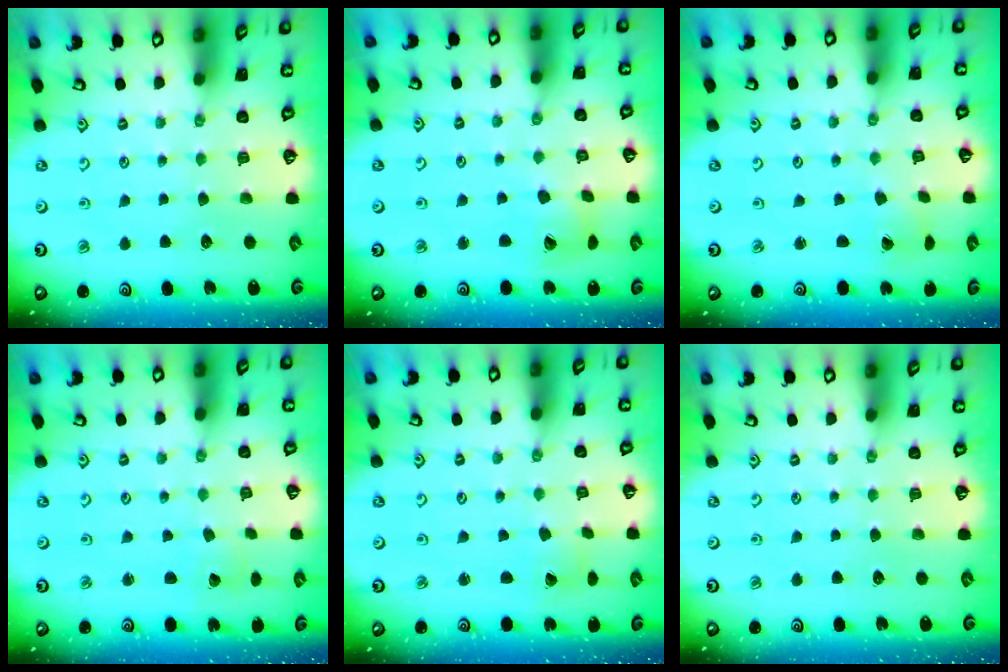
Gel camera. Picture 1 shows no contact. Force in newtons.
{"total": 8.8, "press": 8.8, "slide": 1.1}
{"total": 1.4, "press": 1.4, "slide": 0.3}
{"total": 1.5, "press": 1.5, "slide": 0.2}
{"total": 2.8, "press": 2.8, "slide": 0.1}
{"total": 0.0}